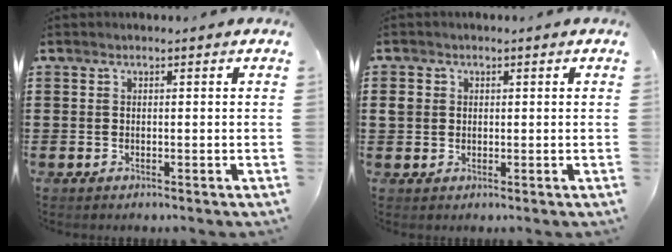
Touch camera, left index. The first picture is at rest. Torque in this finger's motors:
{"motor_torque": [0.07, -0.11, -0.01, 0.02]}